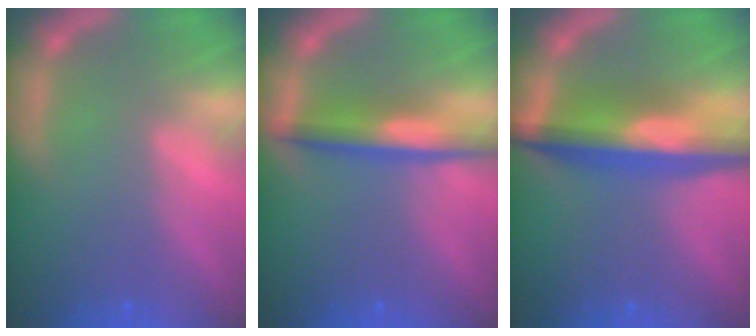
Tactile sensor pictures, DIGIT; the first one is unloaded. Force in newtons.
{"total": 4.5}
{"total": 7.6}